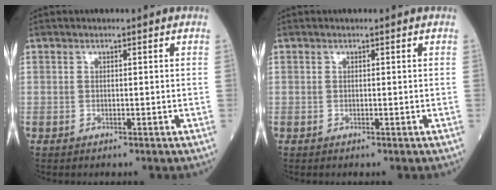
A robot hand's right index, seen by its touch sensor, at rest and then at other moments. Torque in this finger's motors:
{"motor_torque": [0.02, 0.01, 0.00, 0.00]}